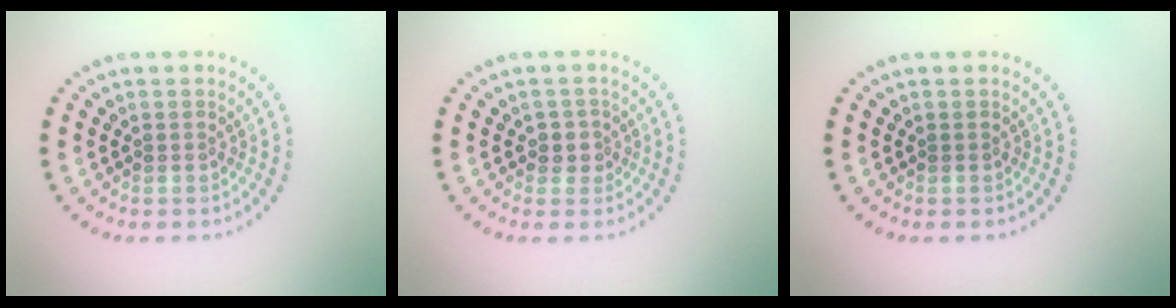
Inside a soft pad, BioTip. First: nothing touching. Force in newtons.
{"total": 1.4, "press": 1.2, "slide": 0.8}
{"total": 0.0}